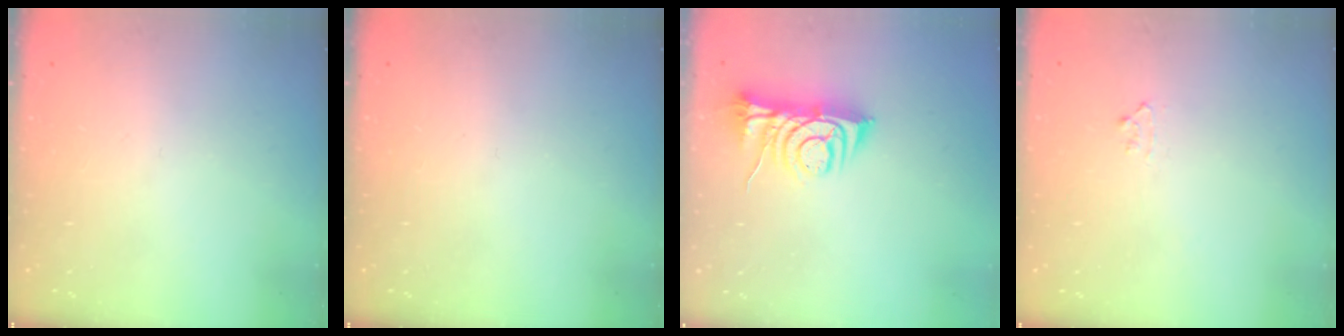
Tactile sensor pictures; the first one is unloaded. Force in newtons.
{"total": 0.0}
{"total": 8.0, "press": 8.0, "slide": 0.9}
{"total": 4.6, "press": 4.5, "slide": 0.5}